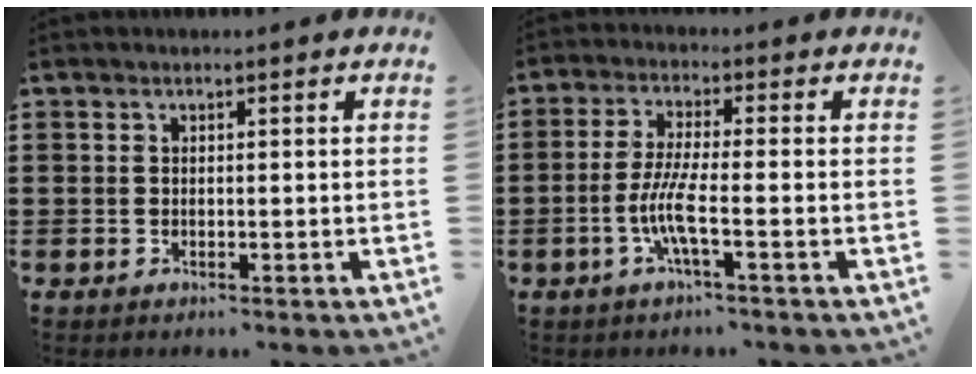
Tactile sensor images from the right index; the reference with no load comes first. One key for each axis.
{"total": 6.1, "fx": -2.1, "fy": 0.6, "fz": 5.7, "tx": -0.134, "ty": -0.016, "tz": -0.050}